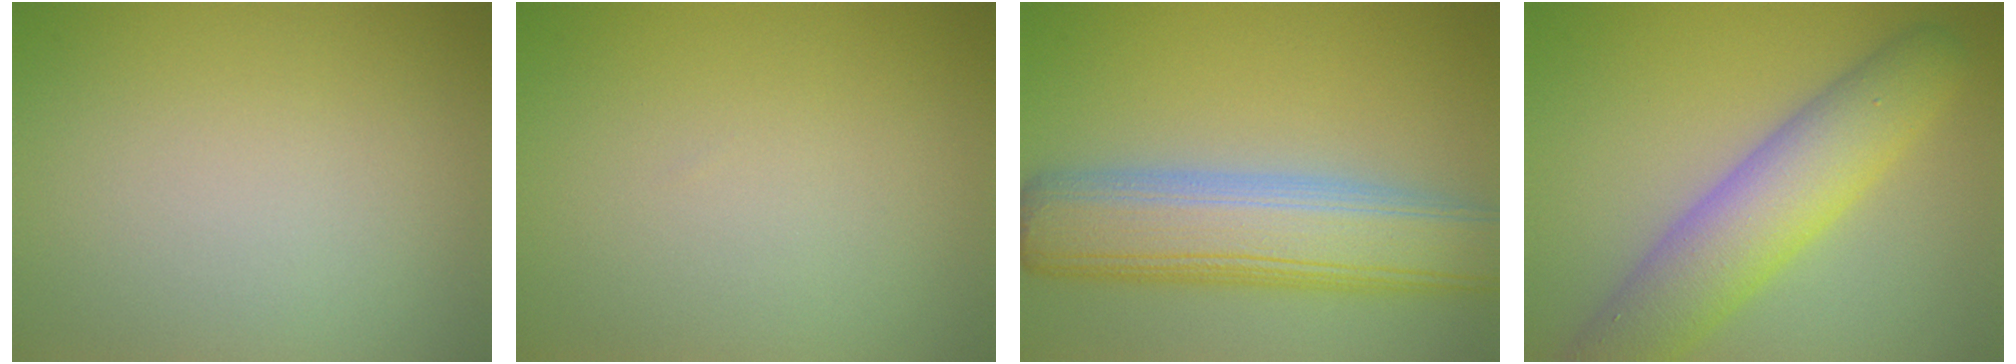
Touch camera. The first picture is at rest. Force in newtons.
{"total": 0.0}
{"total": 9.1, "press": 9.1, "slide": 0.6}
{"total": 7.3, "press": 7.3, "slide": 0.4}